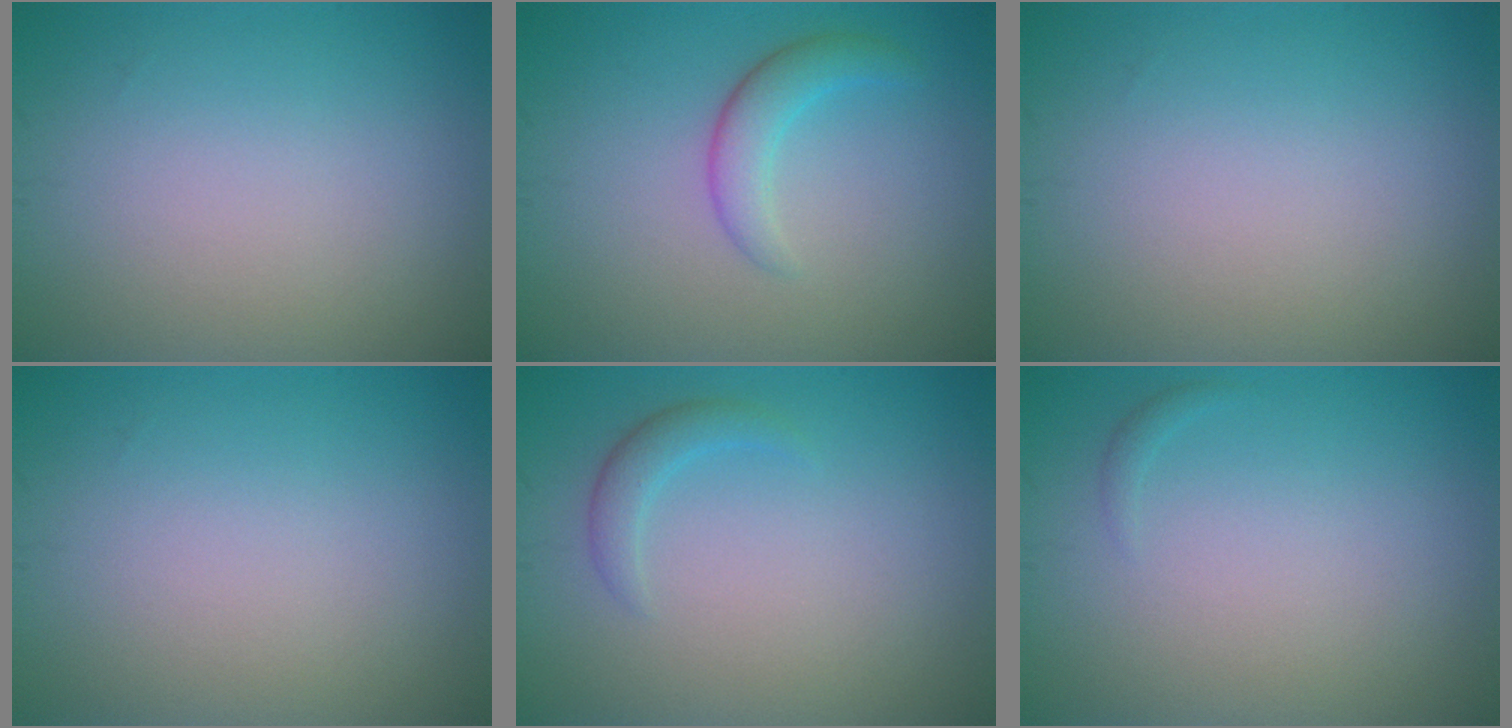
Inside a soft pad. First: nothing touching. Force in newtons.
{"total": 2.5, "press": 2.5, "slide": 0.2}
{"total": 0.0}
{"total": 0.0}
{"total": 1.6, "press": 1.6, "slide": 0.1}
{"total": 0.5, "press": 0.5, "slide": 0.1}